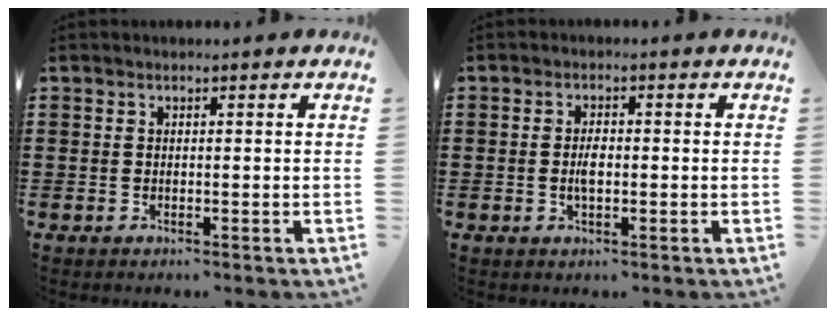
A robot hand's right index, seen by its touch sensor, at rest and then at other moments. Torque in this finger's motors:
{"motor_torque": [2.14, 0.00, 0.24, 0.08]}